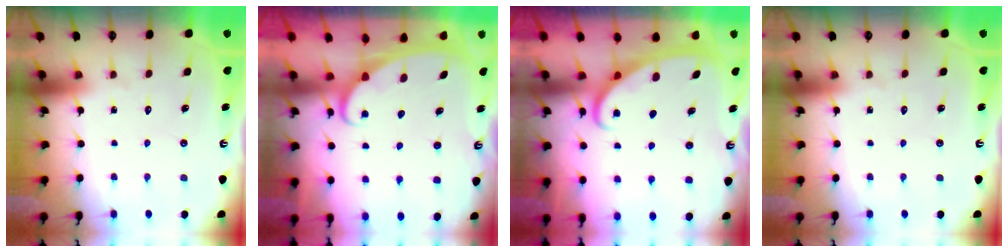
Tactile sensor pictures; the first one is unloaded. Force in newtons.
{"total": 2.5, "press": 2.5, "slide": 0.4}
{"total": 2.7, "press": 2.7, "slide": 0.4}
{"total": 0.0}